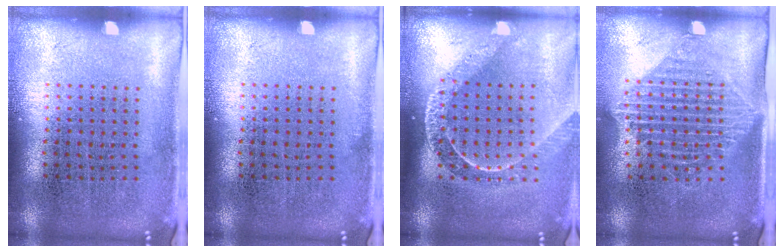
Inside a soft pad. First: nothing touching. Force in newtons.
{"total": 0.0}
{"total": 1.8, "press": 1.5, "slide": 1.0}
{"total": 1.4, "press": 1.2, "slide": 0.9}